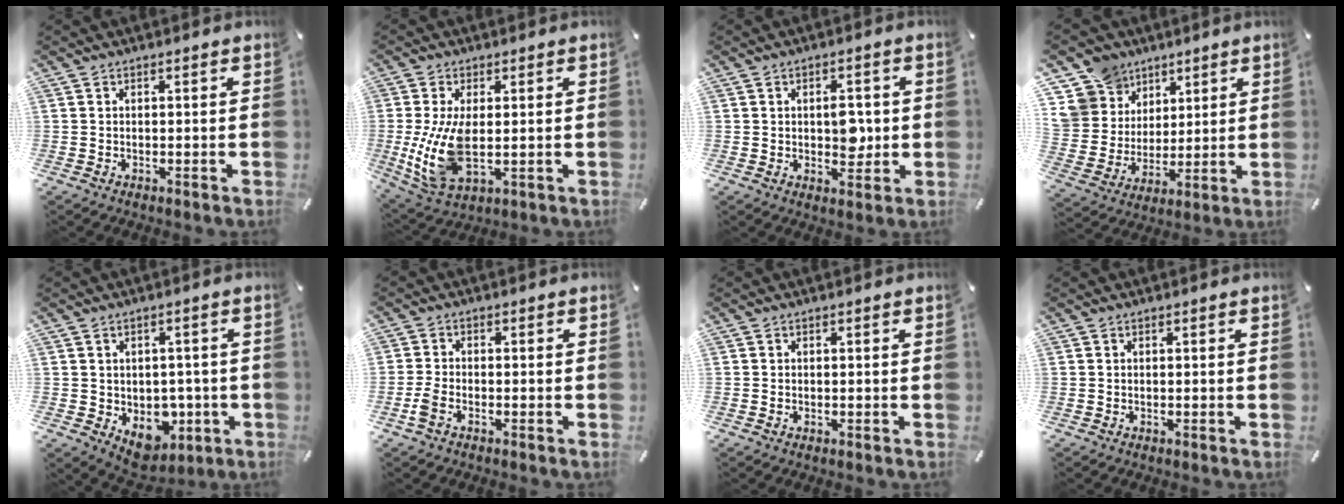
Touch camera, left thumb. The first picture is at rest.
{"total": 10.9, "force": [0.1, 5.6, 9.4], "torque": [-0.204, -0.021, 0.007]}
{"total": 6.1, "force": [0.2, 3.9, 4.6], "torque": [-0.046, -0.006, -0.001]}
{"total": 12.2, "force": [6.2, 10.4, 1.0], "torque": [-0.034, -0.038, 0.127]}
{"total": 7.0, "force": [-1.0, 6.2, 3.1], "torque": [-0.026, 0.004, -0.008]}
{"total": 3.1, "force": [-1.5, 2.1, 1.6], "torque": [-0.042, 0.004, -0.031]}
{"total": 0.8, "force": [-0.2, 0.5, 0.6], "torque": [-0.011, 0.001, -0.003]}
{"total": 0.0}